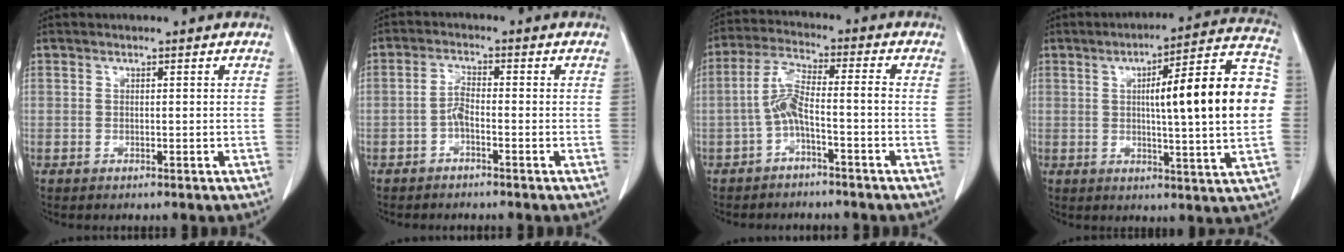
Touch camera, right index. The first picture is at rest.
{"total": 2.4, "force": [-1.1, 0.6, 2.0], "torque": [-0.038, 0.005, -0.021]}
{"total": 6.0, "force": [-2.0, 0.6, 5.6], "torque": [-0.115, 0.026, -0.037]}
{"total": 18.2, "force": [1.5, 1.1, 18.1], "torque": [-0.247, 0.026, 0.014]}